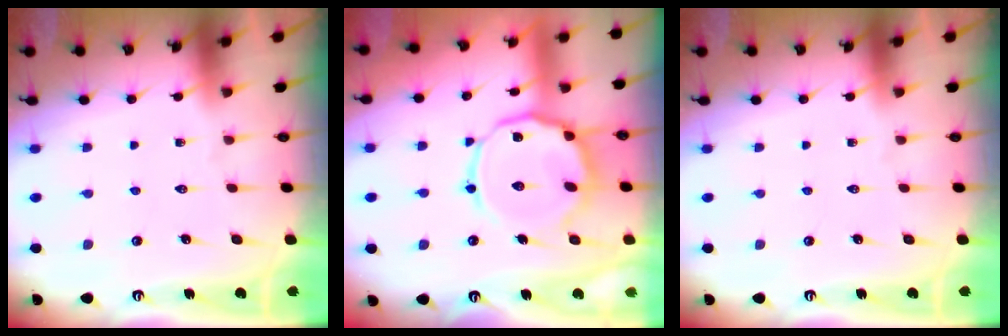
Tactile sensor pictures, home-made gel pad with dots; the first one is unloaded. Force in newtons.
{"total": 13.7, "press": 13.6, "slide": 1.1}
{"total": 0.0}